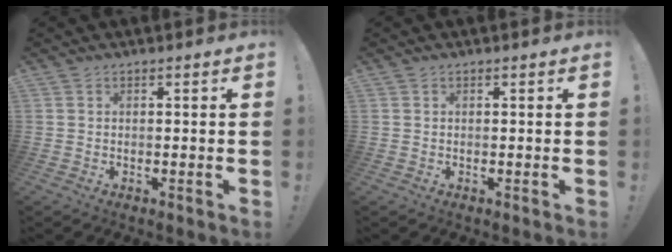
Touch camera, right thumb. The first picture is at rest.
{"total": 0.0}